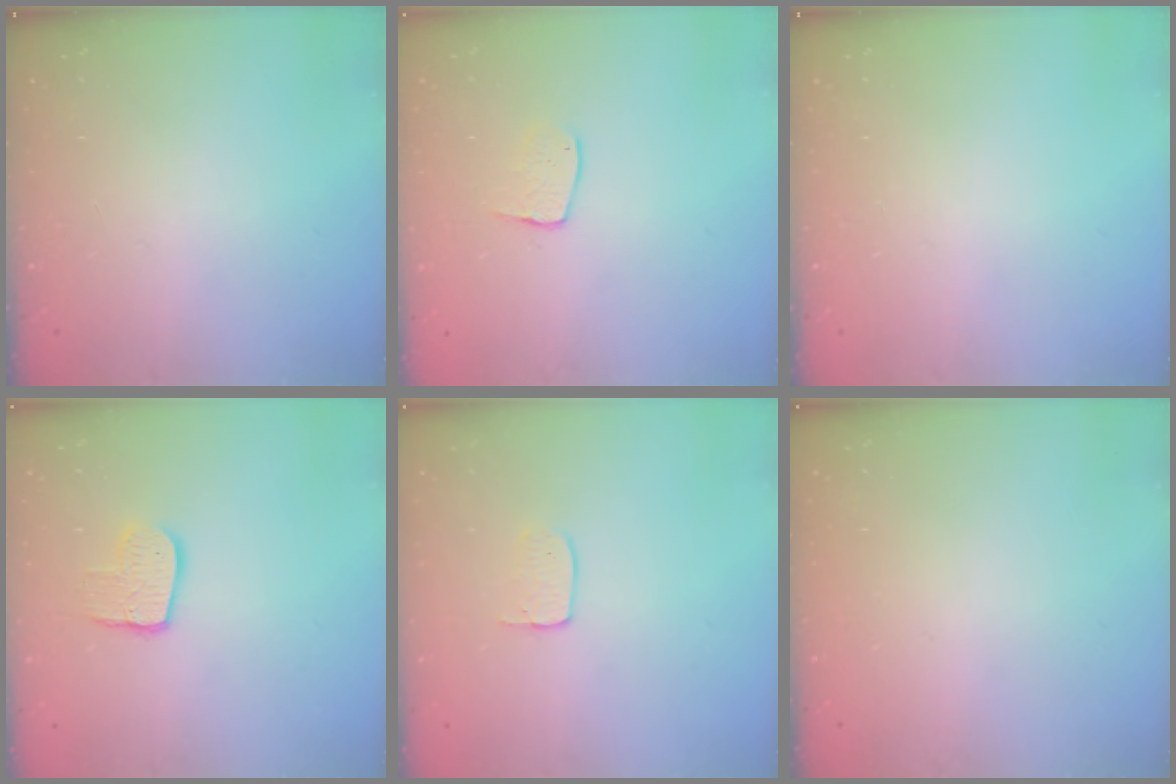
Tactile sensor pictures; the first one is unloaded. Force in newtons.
{"total": 6.1, "press": 6.1, "slide": 0.3}
{"total": 0.0}
{"total": 8.9, "press": 8.8, "slide": 0.5}
{"total": 3.5, "press": 3.5, "slide": 0.2}
{"total": 0.0}